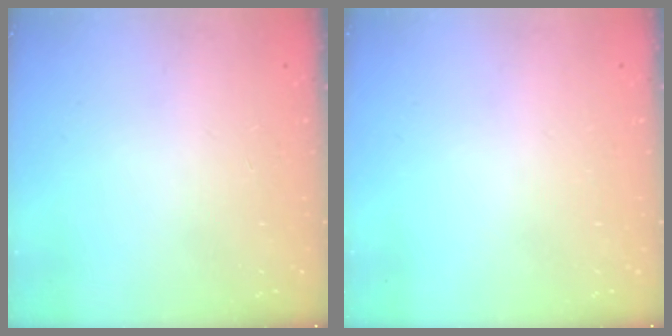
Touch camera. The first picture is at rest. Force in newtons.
{"total": 0.0}